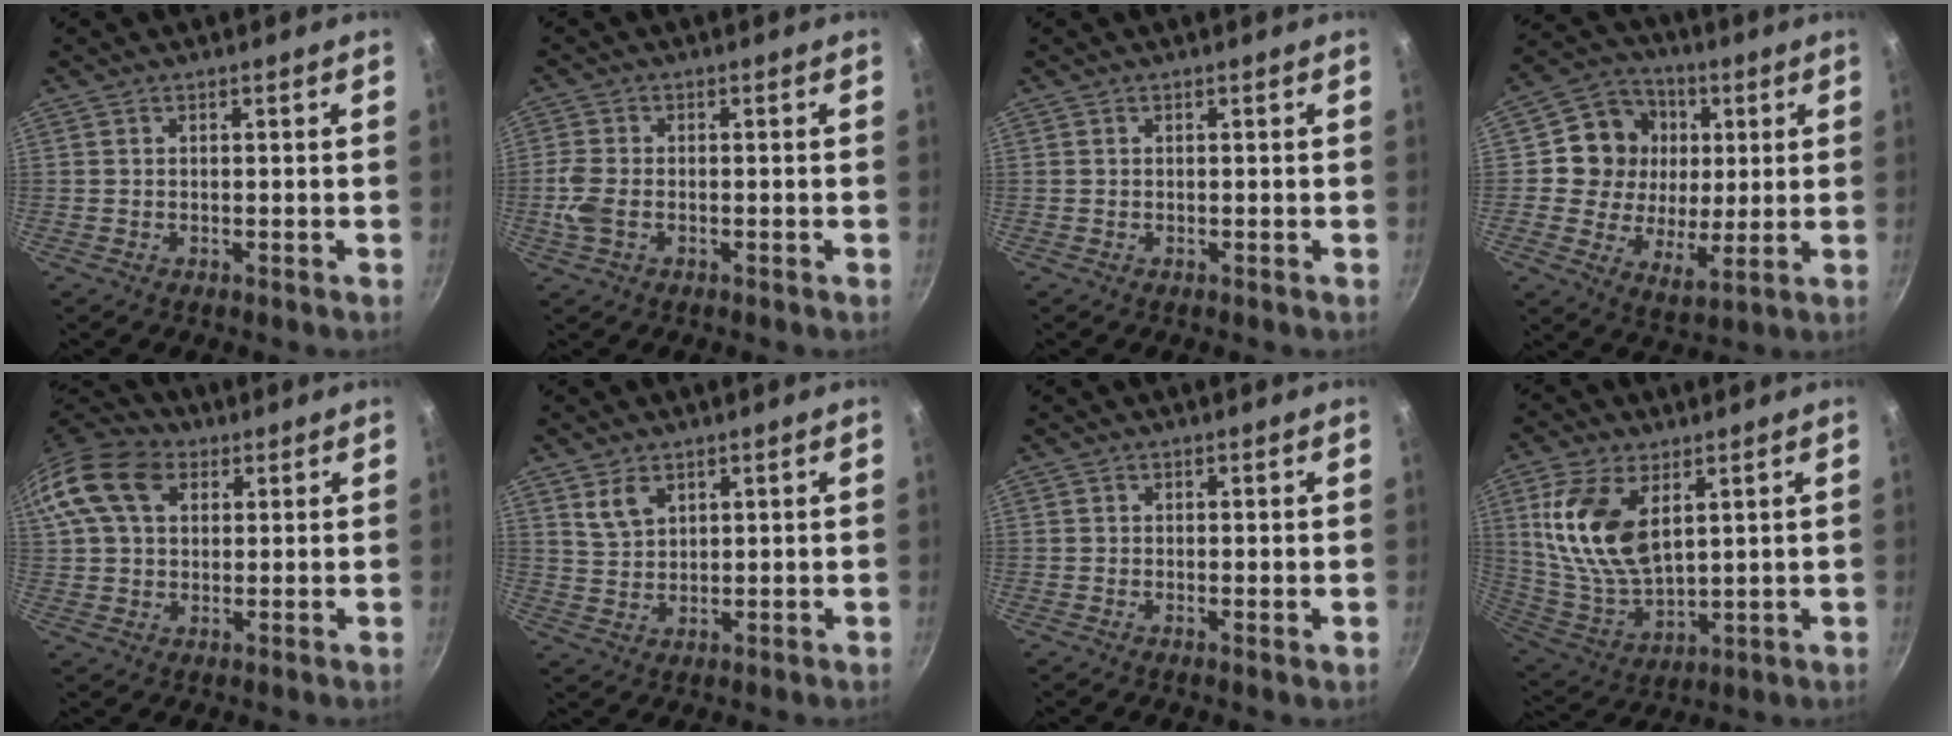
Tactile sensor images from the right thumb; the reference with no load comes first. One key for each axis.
{"total": 4.6, "fx": -1.0, "fy": 2.8, "fz": 3.5, "tx": -0.084, "ty": 0.002, "tz": -0.025}
{"total": 0.0}
{"total": 13.7, "fx": 2.9, "fy": 11.8, "fz": 6.2, "tx": -0.070, "ty": -0.010, "tz": 0.037}
{"total": 14.9, "fx": 5.1, "fy": 10.4, "fz": 9.2, "tx": -0.170, "ty": 0.020, "tz": 0.080}
{"total": 4.7, "fx": 2.6, "fy": 2.9, "fz": 2.6, "tx": -0.037, "ty": -0.011, "tz": 0.056}
{"total": 0.7, "fx": 0.1, "fy": 0.1, "fz": 0.6, "tx": -0.010, "ty": -0.010, "tz": -0.004}
{"total": 16.1, "fx": 5.4, "fy": 8.8, "fz": 12.3, "tx": -0.236, "ty": -0.030, "tz": 0.117}